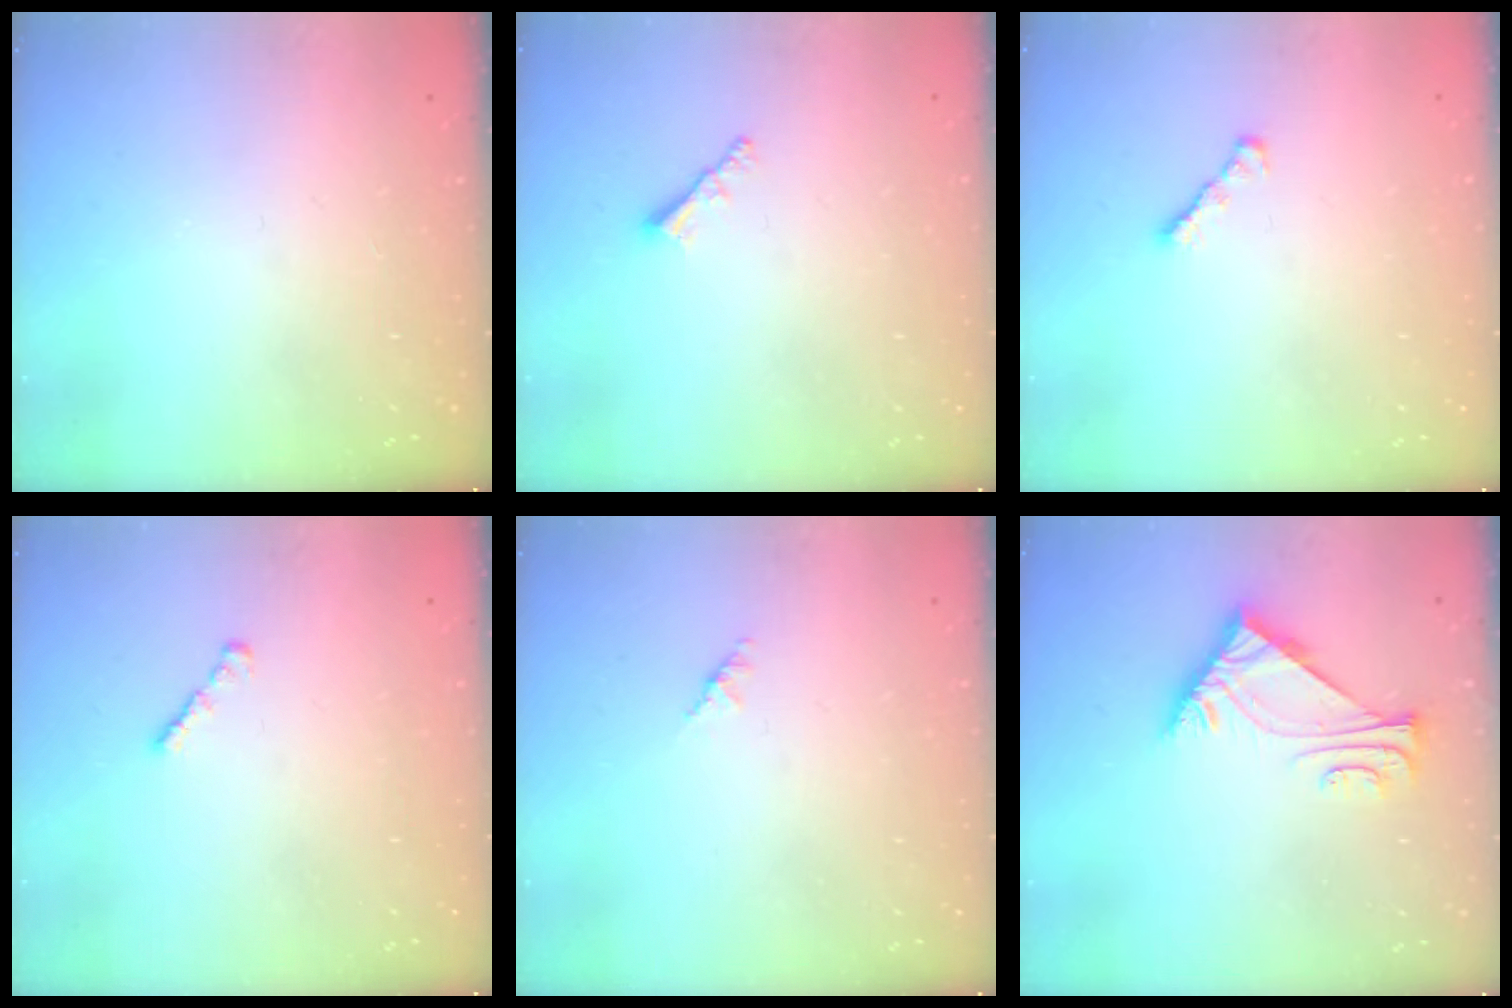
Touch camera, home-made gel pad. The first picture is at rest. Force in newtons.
{"total": 2.1, "press": 2.0, "slide": 0.5}
{"total": 2.5, "press": 2.4, "slide": 0.6}
{"total": 1.6, "press": 1.5, "slide": 0.5}
{"total": 1.4, "press": 1.3, "slide": 0.4}
{"total": 6.4, "press": 6.3, "slide": 0.9}